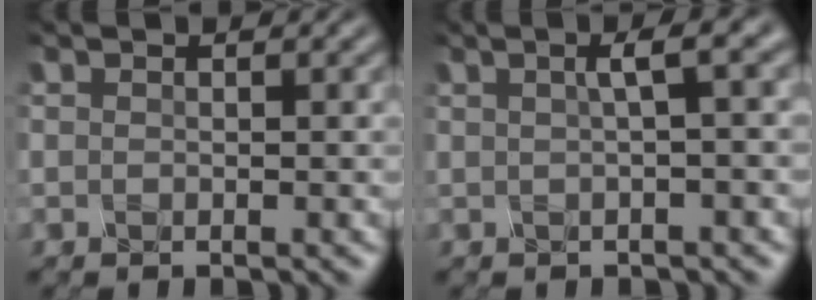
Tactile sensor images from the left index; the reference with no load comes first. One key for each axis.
{"total": 2.4, "fx": 0.2, "fy": 0.1, "fz": 2.4, "tx": -0.035, "ty": 0.013, "tz": 0.017}